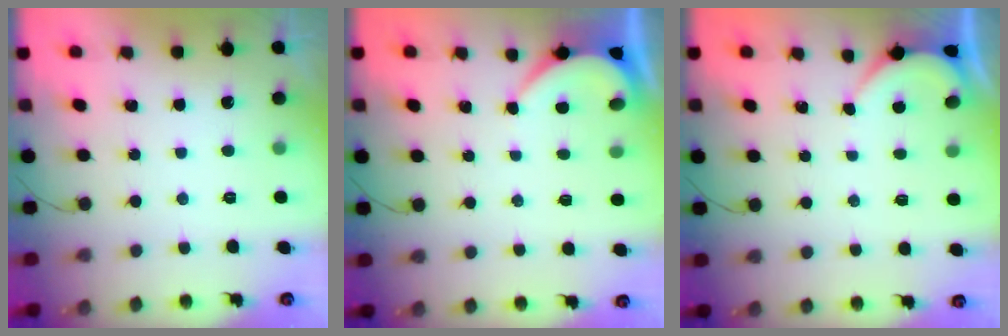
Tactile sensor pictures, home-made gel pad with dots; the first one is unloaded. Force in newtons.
{"total": 3.5, "press": 3.5, "slide": 0.4}
{"total": 1.4, "press": 1.4, "slide": 0.2}